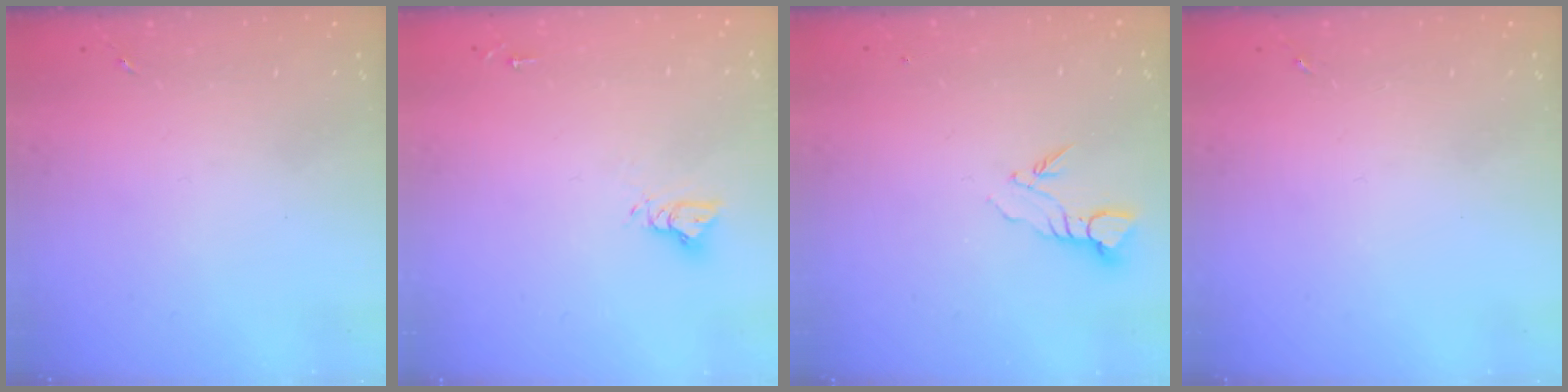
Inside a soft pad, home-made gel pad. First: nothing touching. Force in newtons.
{"total": 5.5, "press": 5.5, "slide": 0.5}
{"total": 3.8, "press": 3.8, "slide": 0.2}
{"total": 0.0}